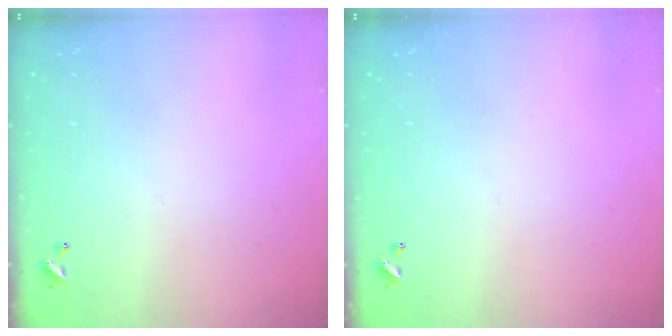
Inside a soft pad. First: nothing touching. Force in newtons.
{"total": 0.0}